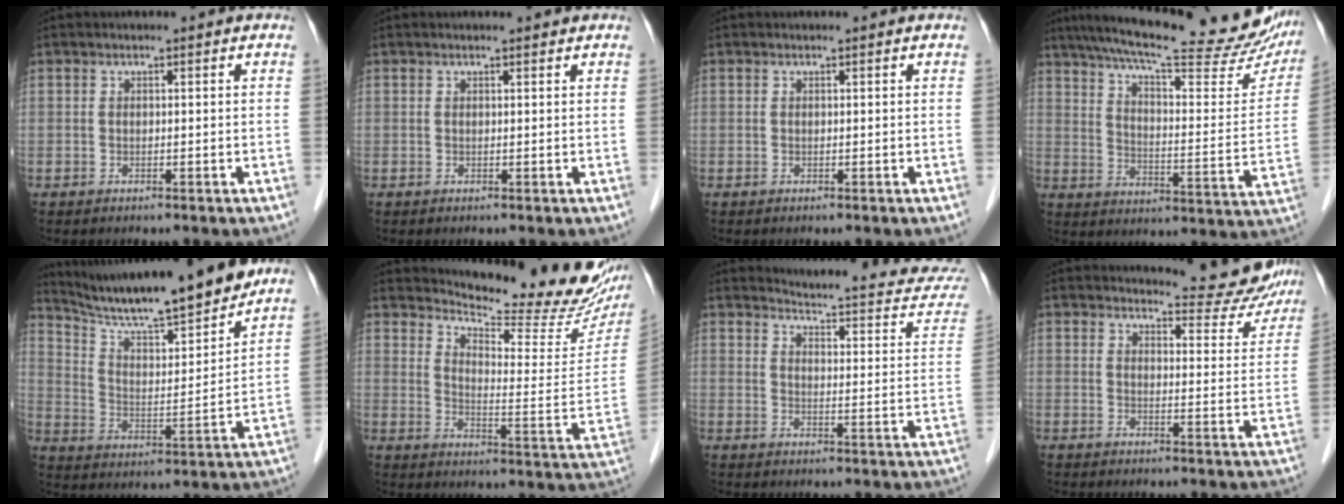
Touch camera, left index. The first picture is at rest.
{"total": 1.6, "force": [1.5, 0.3, 0.6], "torque": [-0.012, 0.008, 0.016]}
{"total": 0.0}
{"total": 28.3, "force": [24.0, 4.5, 14.2], "torque": [-0.220, -0.030, 0.308]}
{"total": 17.8, "force": [15.9, 0.8, 7.9], "torque": [-0.138, -0.009, 0.255]}
{"total": 19.2, "force": [17.8, 2.8, 6.6], "torque": [-0.101, -0.083, 0.218]}
{"total": 16.6, "force": [16.0, 2.1, 3.8], "torque": [-0.035, -0.075, 0.166]}
{"total": 8.8, "force": [8.7, 1.4, 0.6], "torque": [-0.001, -0.031, 0.095]}